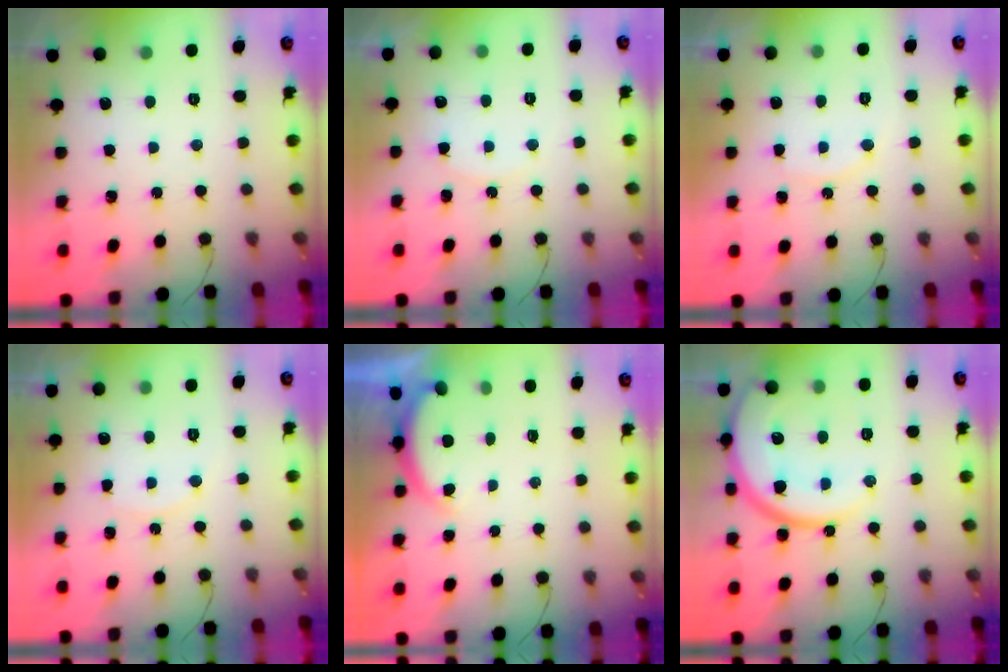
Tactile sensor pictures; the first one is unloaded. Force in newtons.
{"total": 4.6, "press": 4.6, "slide": 0.5}
{"total": 6.8, "press": 6.8, "slide": 0.3}
{"total": 7.0, "press": 7.0, "slide": 0.4}
{"total": 3.0, "press": 2.9, "slide": 0.6}
{"total": 15.9, "press": 15.8, "slide": 1.5}